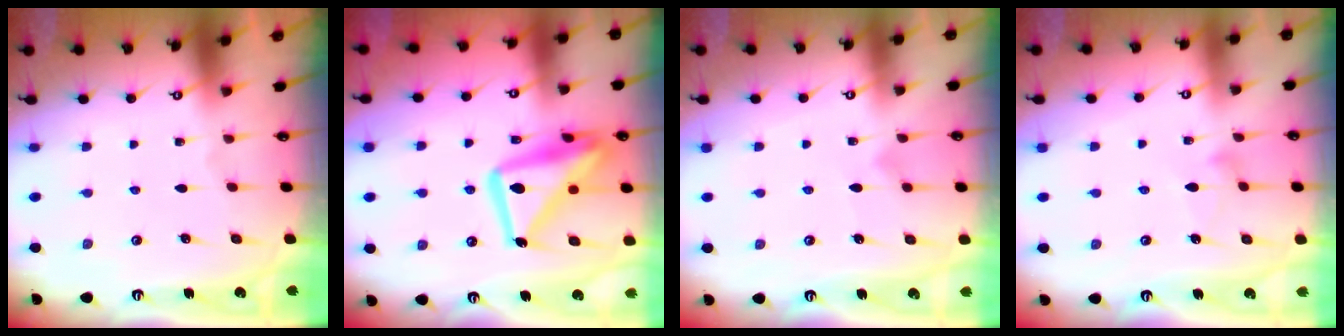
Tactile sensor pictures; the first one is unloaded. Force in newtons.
{"total": 18.3, "press": 18.2, "slide": 1.9}
{"total": 7.8, "press": 7.8, "slide": 0.1}
{"total": 8.3, "press": 8.3, "slide": 0.5}